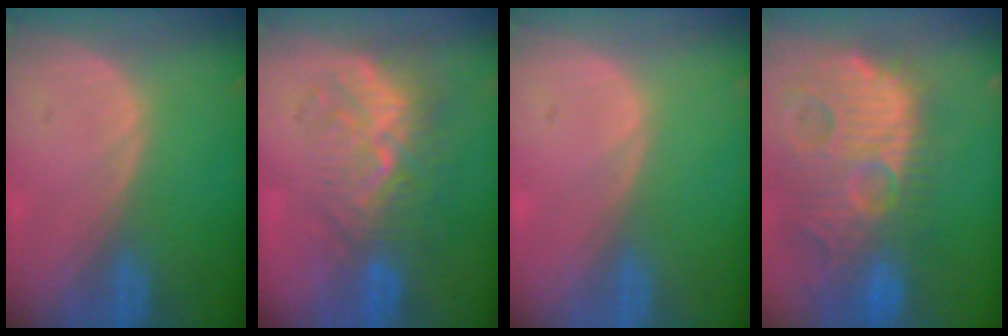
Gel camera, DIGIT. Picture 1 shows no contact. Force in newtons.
{"total": 9.5, "press": 8.6, "slide": 4.1}
{"total": 0.0}
{"total": 14.8, "press": 12.6, "slide": 7.6}